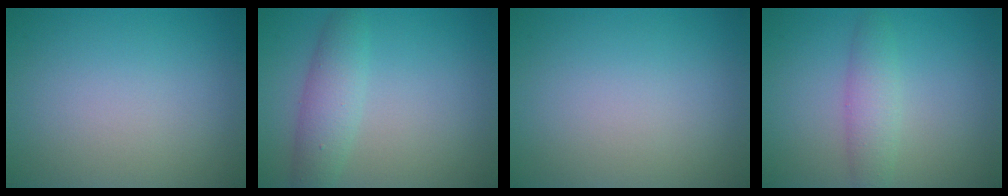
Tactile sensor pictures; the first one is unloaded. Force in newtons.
{"total": 3.4, "press": 3.4, "slide": 0.1}
{"total": 0.0}
{"total": 2.7, "press": 2.7, "slide": 0.1}